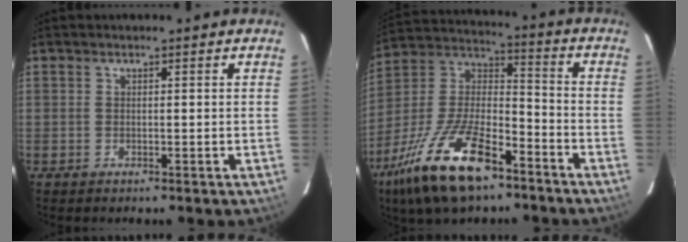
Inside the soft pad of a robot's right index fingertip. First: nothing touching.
{"total": 21.0, "force": [-12.9, 8.2, 14.5], "torque": [-0.304, -0.018, -0.234]}